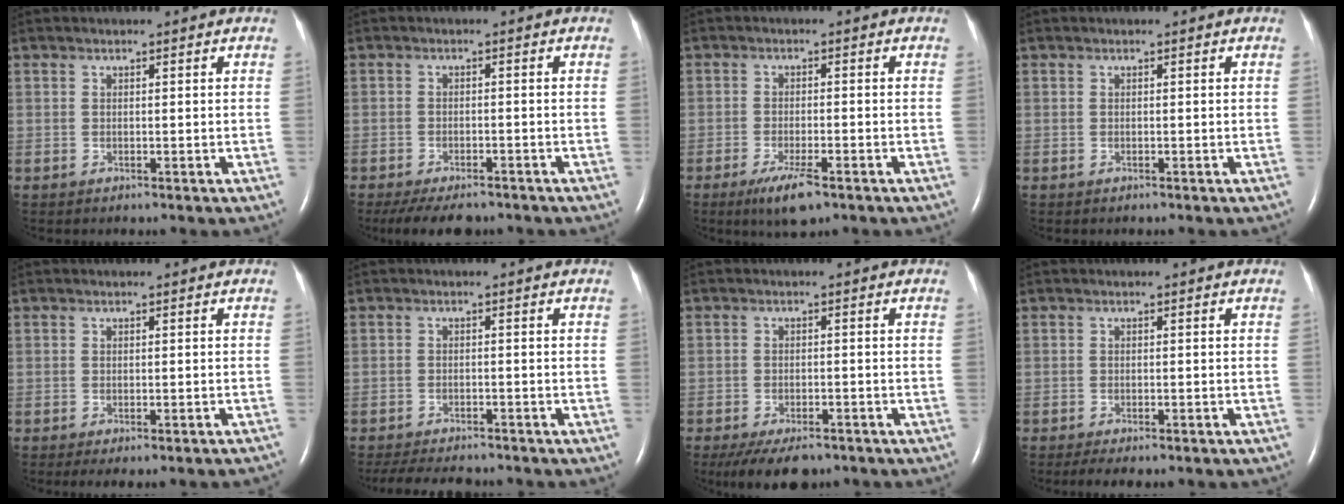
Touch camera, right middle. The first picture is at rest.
{"total": 8.5, "force": [-7.1, 2.9, 3.7], "torque": [-0.055, -0.010, -0.102]}
{"total": 5.4, "force": [-3.4, 1.0, 4.1], "torque": [-0.083, -0.012, -0.053]}
{"total": 0.0}
{"total": 7.3, "force": [-6.5, 1.1, 3.3], "torque": [-0.036, -0.006, -0.075]}
{"total": 10.3, "force": [-9.2, 2.5, 3.9], "torque": [-0.071, -0.011, -0.128]}
{"total": 8.5, "force": [-6.6, 3.4, 4.3], "torque": [-0.066, -0.006, -0.100]}
{"total": 6.5, "force": [-5.3, 1.6, 3.4], "torque": [-0.046, -0.008, -0.067]}